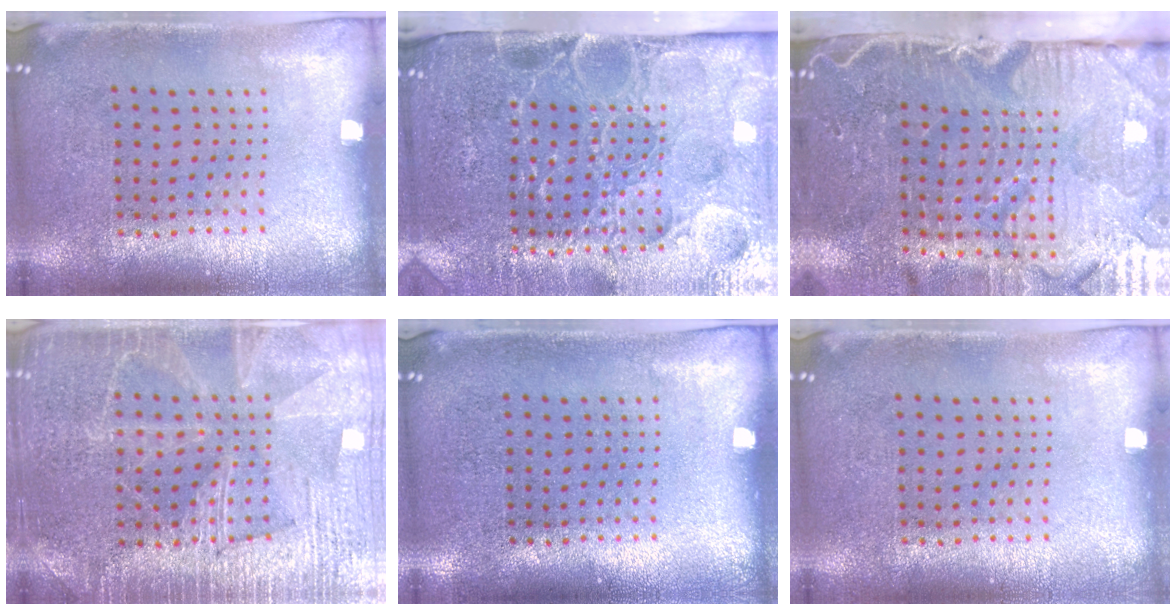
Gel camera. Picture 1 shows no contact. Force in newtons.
{"total": 5.0, "press": 4.1, "slide": 2.8}
{"total": 5.4, "press": 4.4, "slide": 3.1}
{"total": 3.6, "press": 3.5, "slide": 0.6}
{"total": 0.0}
{"total": 0.0}